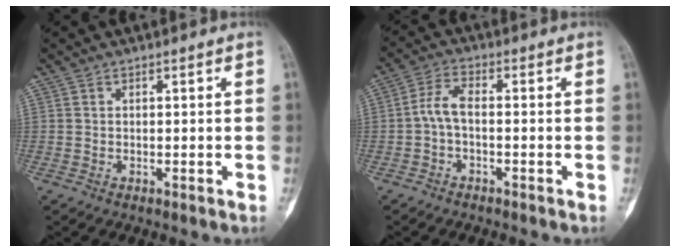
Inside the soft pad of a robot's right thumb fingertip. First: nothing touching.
{"total": 4.3, "force": [-1.0, 1.8, 3.8], "torque": [-0.081, 0.018, -0.027]}